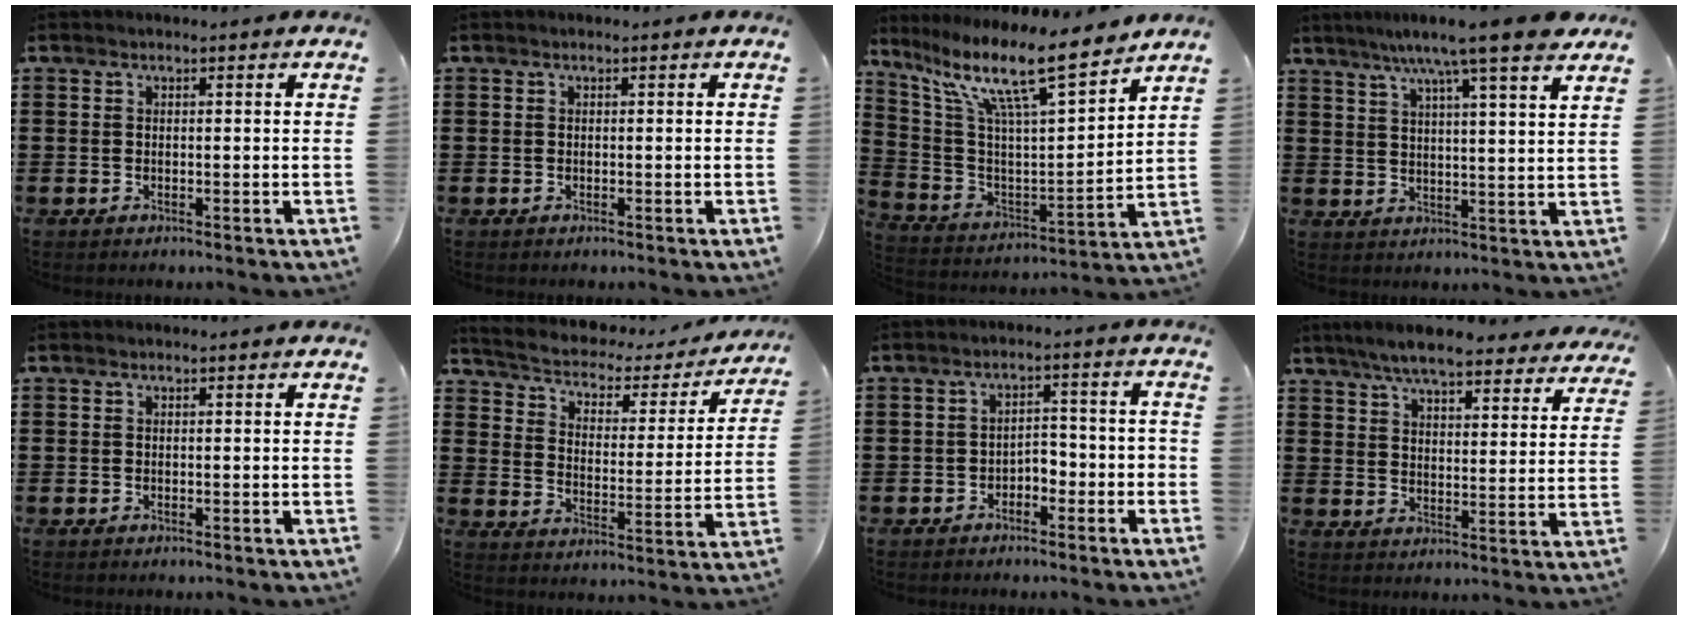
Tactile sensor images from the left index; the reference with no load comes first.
{"total": 0.0}
{"total": 13.4, "force": [9.8, 2.0, 9.0], "torque": [-0.188, -0.064, 0.159]}
{"total": 8.8, "force": [7.1, -0.1, 5.2], "torque": [-0.106, -0.028, 0.119]}
{"total": 0.0}
{"total": 2.8, "force": [2.2, 1.3, 1.0], "torque": [-0.036, -0.019, 0.028]}
{"total": 3.1, "force": [-2.7, 1.3, 0.9], "torque": [-0.019, 0.006, -0.057]}
{"total": 7.3, "force": [6.7, 0.6, 2.9], "torque": [-0.080, -0.025, 0.120]}